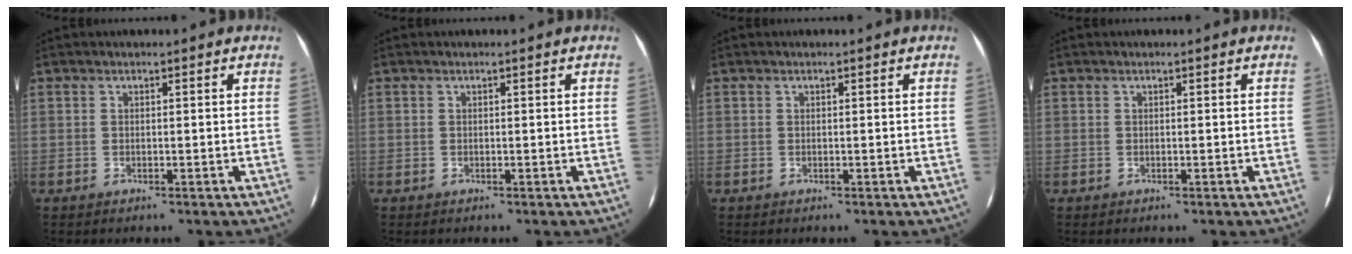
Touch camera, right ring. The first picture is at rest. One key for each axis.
{"total": 0.0}
{"total": 0.0}
{"total": 0.0}